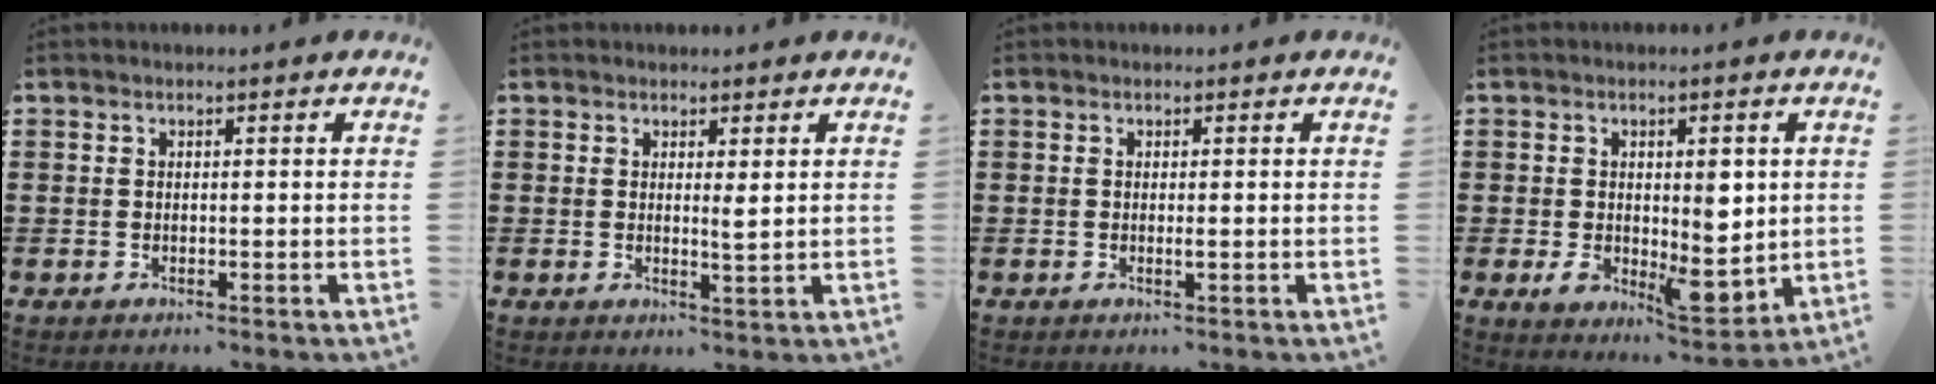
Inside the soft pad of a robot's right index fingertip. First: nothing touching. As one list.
[{"total": 1.7, "force": [0.9, 0.2, 1.4], "torque": [-0.022, -0.003, 0.014]}, {"total": 0.9, "force": [-0.1, 0.0, 0.9], "torque": [-0.016, -0.004, -0.001]}, {"total": 7.5, "force": [-0.1, 4.6, 5.9], "torque": [-0.077, 0.000, -0.003]}]